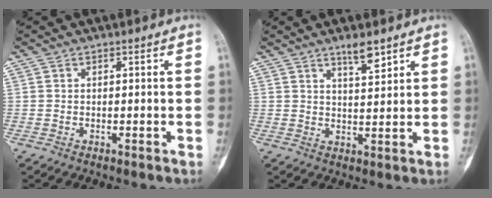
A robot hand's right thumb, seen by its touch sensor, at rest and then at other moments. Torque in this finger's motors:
{"motor_torque": [-0.64, 1.20, 0.25, -0.09, 0.20]}